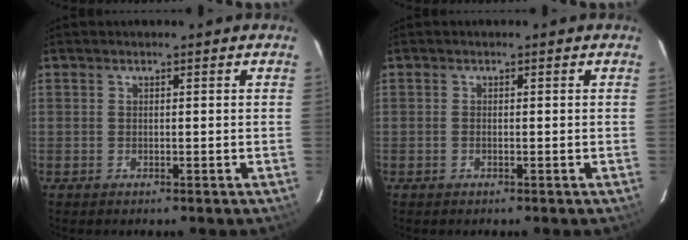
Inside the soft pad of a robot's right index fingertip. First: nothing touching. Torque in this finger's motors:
{"motor_torque": [0.10, 0.04, 0.03, 0.01]}